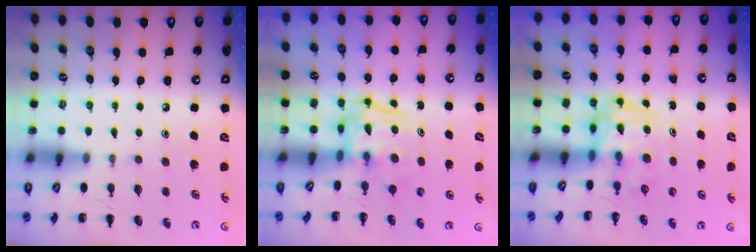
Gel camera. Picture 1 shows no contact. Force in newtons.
{"total": 3.6, "press": 3.5, "slide": 0.3}
{"total": 3.6, "press": 3.6, "slide": 0.6}